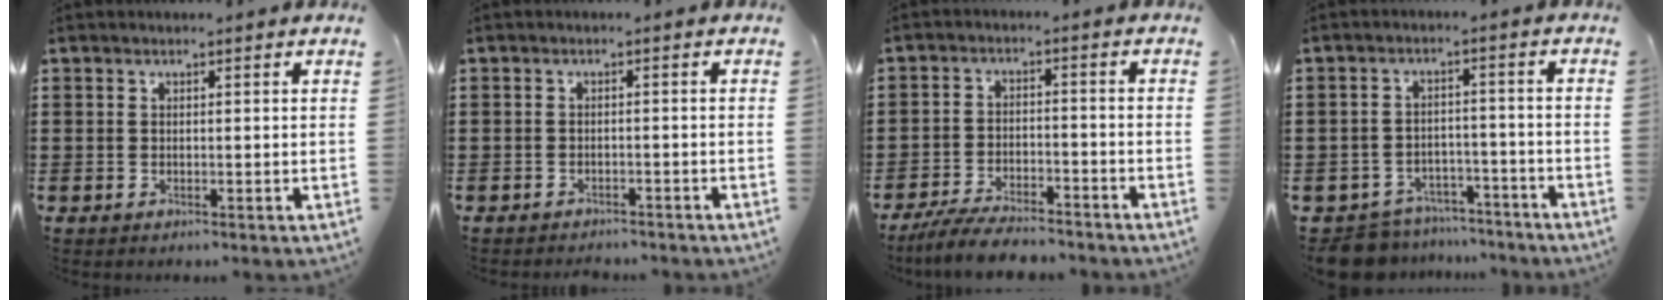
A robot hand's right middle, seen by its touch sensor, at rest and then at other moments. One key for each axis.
{"total": 1.4, "fx": -1.4, "fy": 0.1, "fz": -0.1, "tx": -0.004, "ty": 0.000, "tz": -0.030}
{"total": 5.8, "fx": -5.4, "fy": 0.6, "fz": 1.8, "tx": -0.040, "ty": -0.001, "tz": -0.107}
{"total": 6.6, "fx": -6.5, "fy": 1.3, "fz": 0.6, "tx": -0.018, "ty": 0.016, "tz": -0.129}